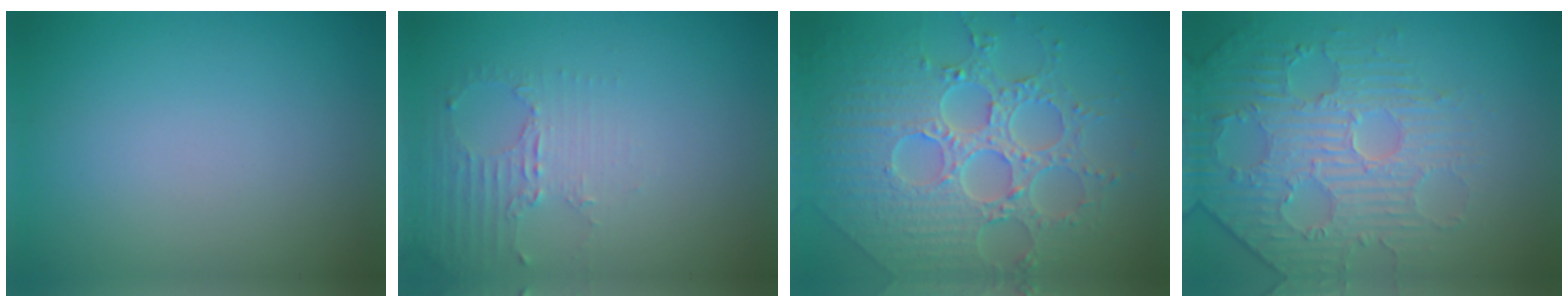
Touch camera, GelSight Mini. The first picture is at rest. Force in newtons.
{"total": 2.3, "press": 1.8, "slide": 1.6}
{"total": 8.1, "press": 6.0, "slide": 5.4}
{"total": 4.4, "press": 4.3, "slide": 1.2}